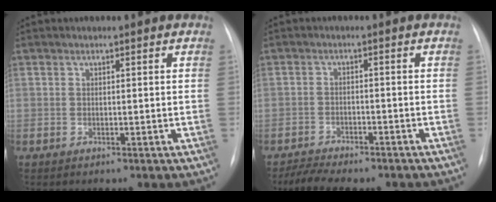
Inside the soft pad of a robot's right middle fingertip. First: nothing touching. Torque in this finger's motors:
{"motor_torque": [-0.33, -0.36, -0.06, 0.00]}